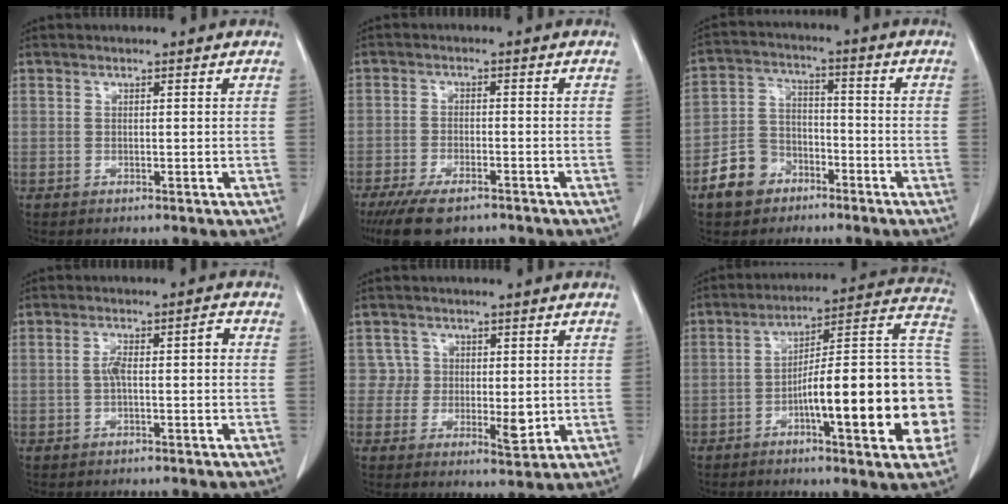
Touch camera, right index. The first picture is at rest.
{"total": 8.3, "force": [-6.1, 2.9, 4.8], "torque": [-0.078, -0.011, -0.095]}
{"total": 8.2, "force": [-4.9, 6.1, 2.5], "torque": [-0.060, 0.018, -0.084]}
{"total": 4.0, "force": [-0.3, 1.0, 3.9], "torque": [-0.071, 0.021, -0.003]}
{"total": 4.0, "force": [0.3, 3.3, 2.2], "torque": [-0.015, -0.001, 0.007]}
{"total": 22.7, "force": [-5.2, 3.5, 21.8], "torque": [-0.235, 0.032, -0.069]}